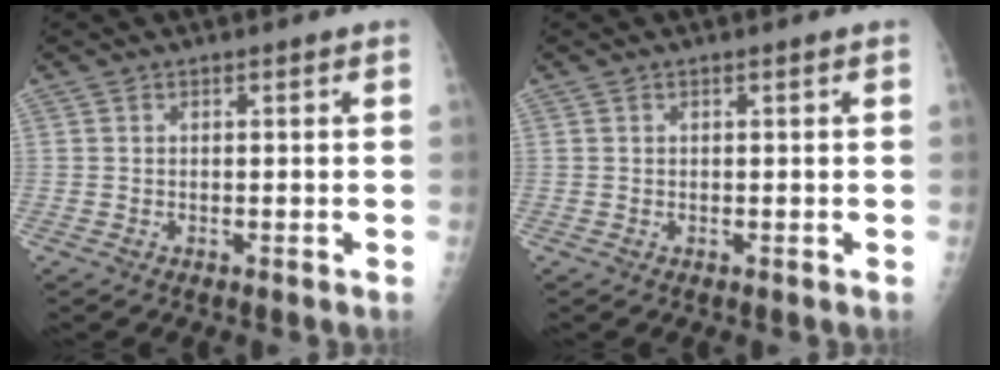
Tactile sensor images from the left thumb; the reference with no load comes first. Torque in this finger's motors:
{"motor_torque": [-0.10, 0.15, -0.13, -0.13, -0.02]}